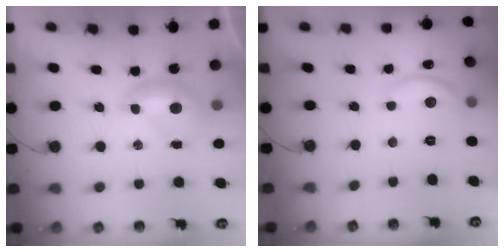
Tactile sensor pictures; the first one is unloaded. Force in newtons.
{"total": 5.0, "press": 5.0, "slide": 0.4}